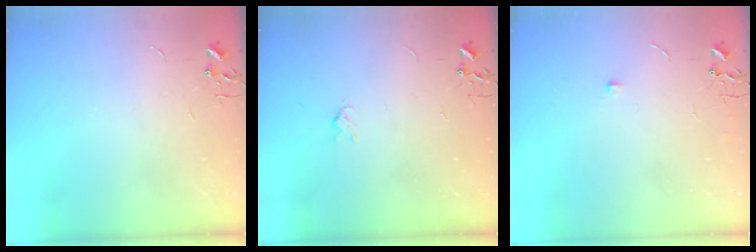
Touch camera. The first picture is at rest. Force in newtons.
{"total": 3.2, "press": 3.2, "slide": 0.5}
{"total": 5.6, "press": 5.6, "slide": 0.5}